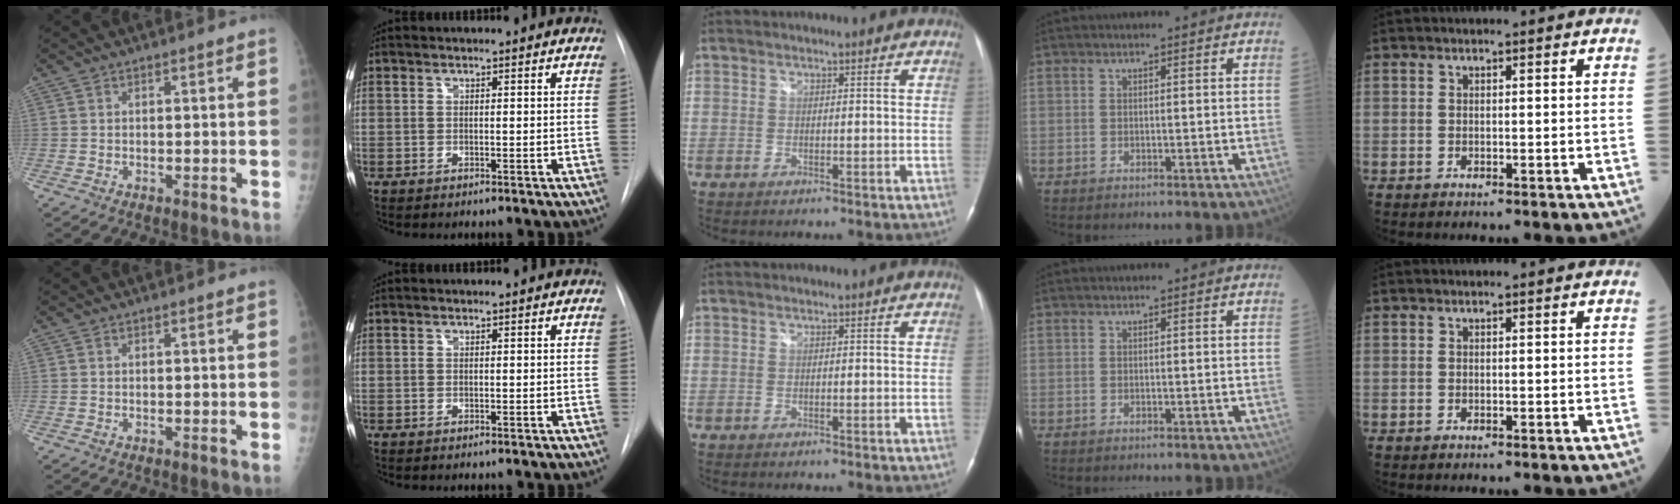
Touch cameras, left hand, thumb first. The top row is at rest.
{}